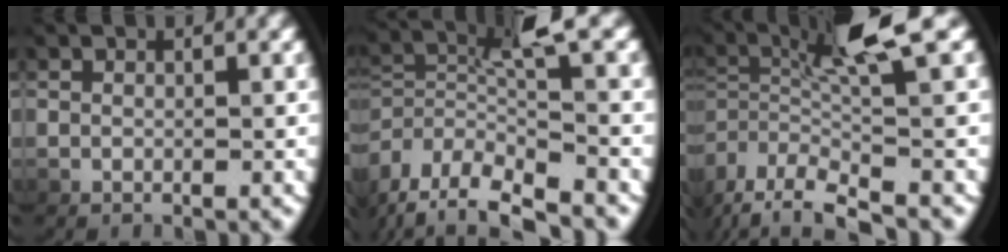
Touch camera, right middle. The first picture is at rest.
{"total": 7.0, "force": [-1.6, 4.0, 5.4], "torque": [-0.118, -0.007, -0.027]}
{"total": 7.4, "force": [1.0, 2.9, 6.8], "torque": [-0.131, 0.013, 0.017]}